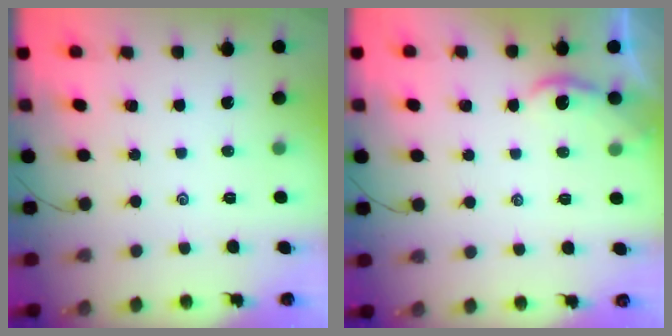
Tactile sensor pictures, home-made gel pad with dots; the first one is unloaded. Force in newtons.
{"total": 2.3, "press": 2.3, "slide": 0.2}